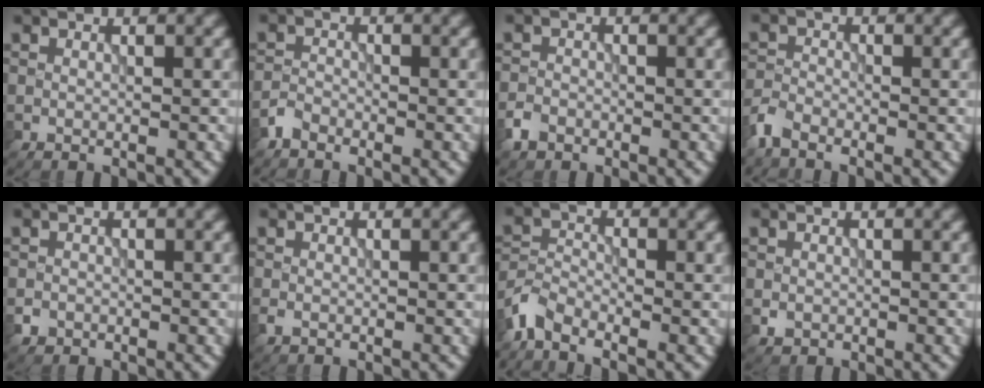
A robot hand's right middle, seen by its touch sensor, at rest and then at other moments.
{"total": 1.4, "force": [-1.3, 0.6, 0.3], "torque": [-0.003, 0.004, -0.032]}
{"total": 1.7, "force": [-1.2, 1.1, 0.4], "torque": [-0.003, 0.002, -0.028]}
{"total": 2.2, "force": [-1.8, 0.8, 0.9], "torque": [-0.020, -0.001, -0.047]}
{"total": 1.0, "force": [-0.5, 0.8, 0.1], "torque": [0.006, -0.002, -0.009]}
{"total": 0.7, "force": [-0.4, 0.5, 0.4], "torque": [-0.008, -0.002, -0.009]}
{"total": 2.8, "force": [-2.4, 1.1, 1.2], "torque": [-0.028, 0.002, -0.062]}
{"total": 0.9, "force": [-0.2, 0.8, 0.3], "torque": [-0.002, -0.005, -0.006]}